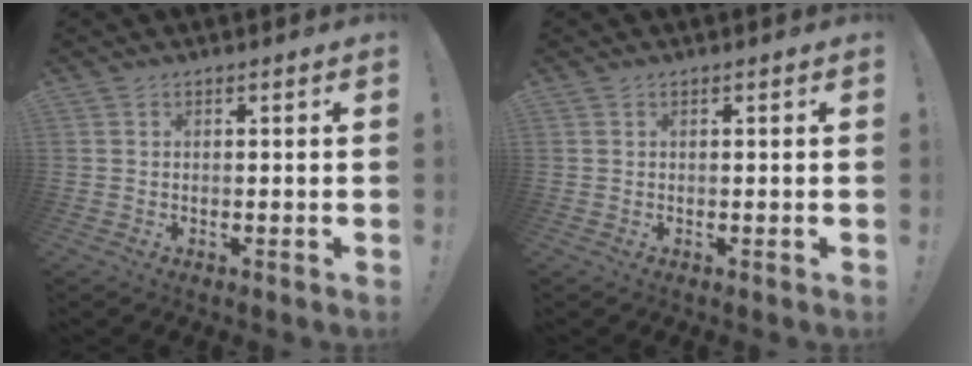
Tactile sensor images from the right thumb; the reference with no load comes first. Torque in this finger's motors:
{"motor_torque": [-0.12, 0.13, -0.06, 0.00, 0.01]}